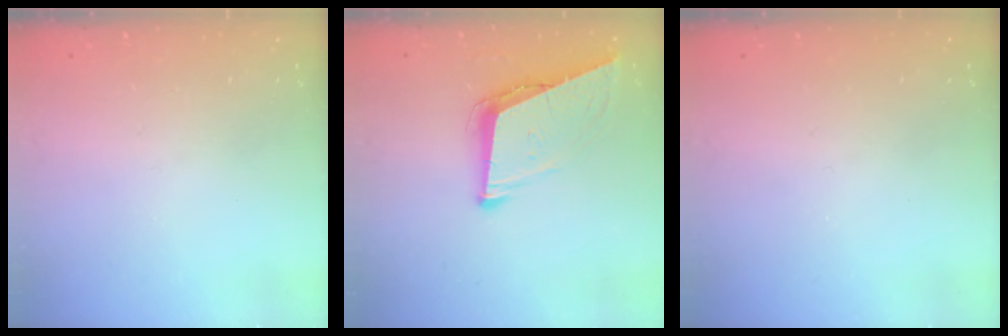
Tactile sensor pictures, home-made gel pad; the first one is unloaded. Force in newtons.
{"total": 9.3, "press": 8.9, "slide": 2.7}
{"total": 0.0}